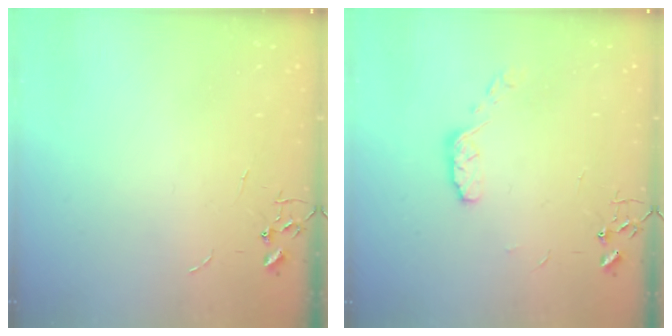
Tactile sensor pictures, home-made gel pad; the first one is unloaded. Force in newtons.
{"total": 6.4, "press": 6.3, "slide": 0.4}